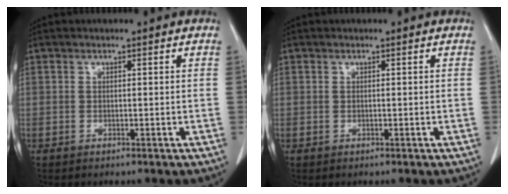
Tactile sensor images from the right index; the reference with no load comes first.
{"total": 0.0}